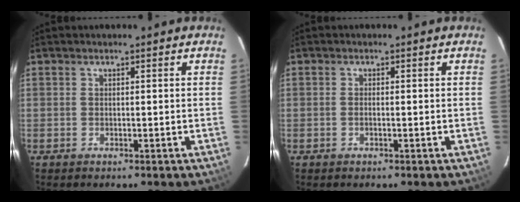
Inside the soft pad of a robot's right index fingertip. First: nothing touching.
{"total": 0.8, "force": [-0.3, 0.2, 0.7], "torque": [-0.016, 0.000, -0.006]}